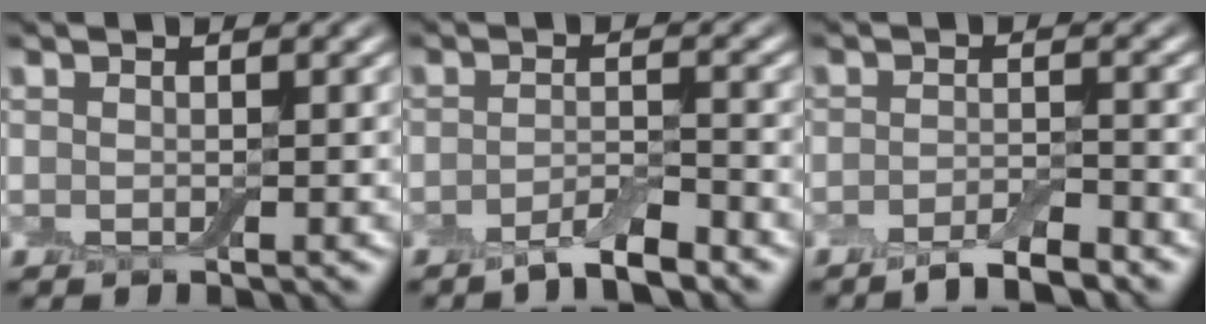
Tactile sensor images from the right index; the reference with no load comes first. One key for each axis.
{"total": 2.9, "fx": -2.2, "fy": 0.5, "fz": 1.8, "tx": -0.031, "ty": 0.005, "tz": -0.046}
{"total": 3.4, "fx": -2.7, "fy": 0.7, "fz": 2.1, "tx": -0.034, "ty": 0.002, "tz": -0.048}